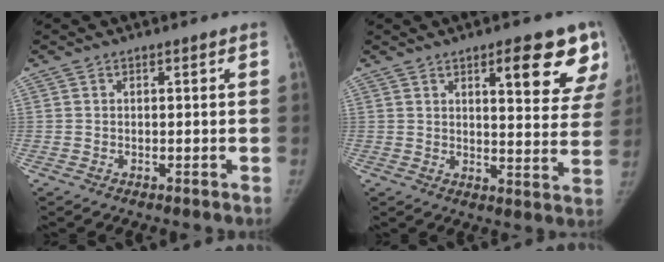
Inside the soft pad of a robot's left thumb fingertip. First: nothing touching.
{"total": 14.1, "force": [7.9, 4.0, 11.0], "torque": [-0.098, -0.041, 0.099]}